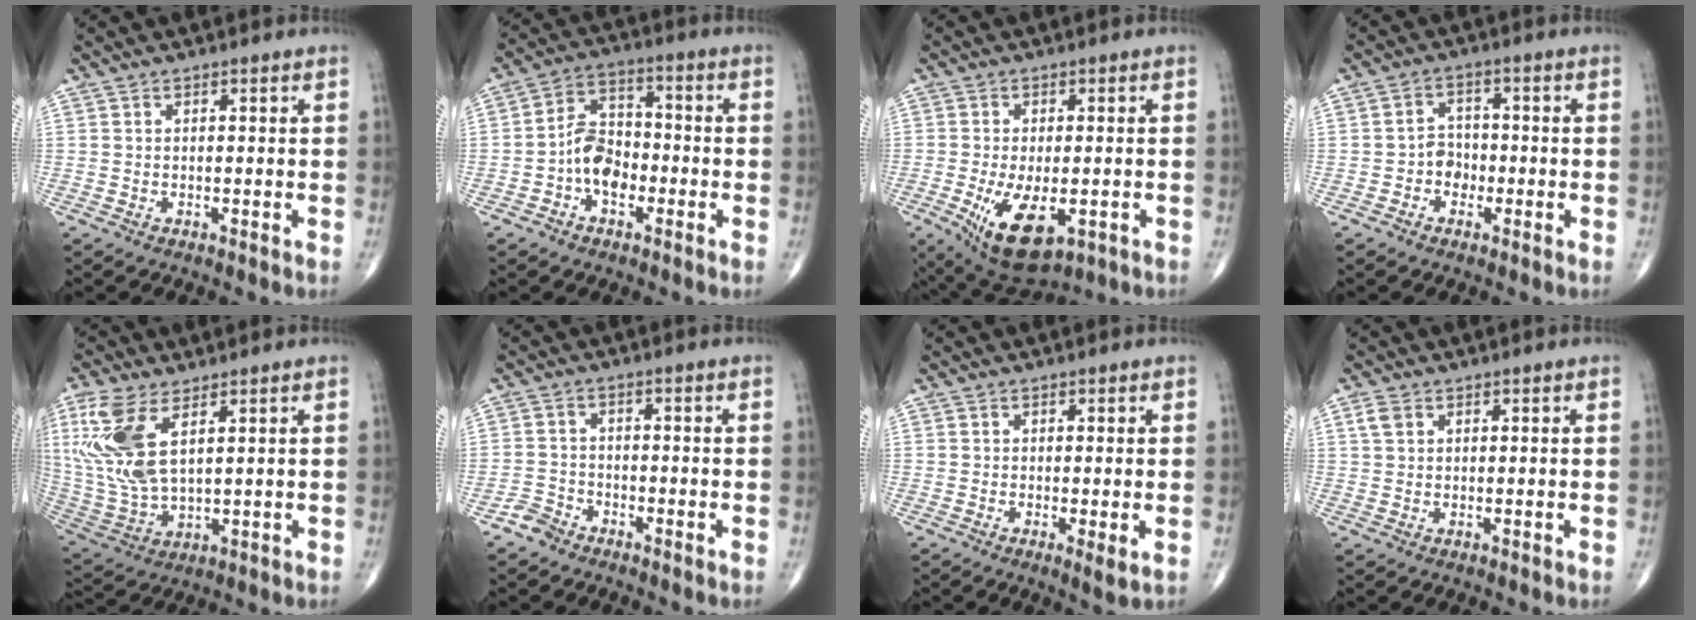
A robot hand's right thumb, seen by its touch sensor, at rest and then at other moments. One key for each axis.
{"total": 8.5, "fx": -2.5, "fy": 5.6, "fz": 5.9, "tx": -0.087, "ty": 0.033, "tz": -0.057}
{"total": 11.7, "fx": -3.8, "fy": 5.6, "fz": 9.5, "tx": -0.159, "ty": -0.012, "tz": -0.048}
{"total": 3.7, "fx": -1.3, "fy": 3.1, "fz": 1.7, "tx": -0.004, "ty": 0.014, "tz": -0.030}
{"total": 14.3, "fx": 5.3, "fy": 6.3, "fz": 11.7, "tx": -0.272, "ty": -0.016, "tz": 0.117}
{"total": 2.8, "fx": -2.3, "fy": 1.6, "fz": 0.1, "tx": 0.002, "ty": 0.008, "tz": -0.051}
{"total": 2.2, "fx": -0.2, "fy": 0.4, "fz": 2.1, "tx": -0.038, "ty": -0.011, "tz": -0.007}
{"total": 2.3, "fx": 1.1, "fy": 1.6, "fz": 1.3, "tx": -0.027, "ty": 0.005, "tz": 0.024}